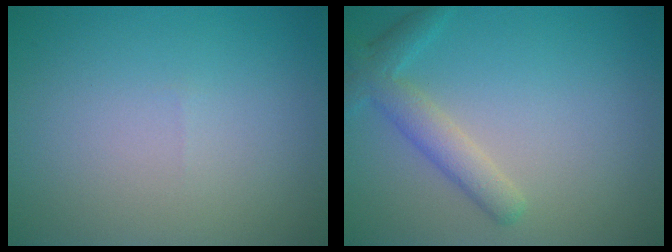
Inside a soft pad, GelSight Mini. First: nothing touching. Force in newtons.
{"total": 3.1, "press": 3.1, "slide": 0.3}